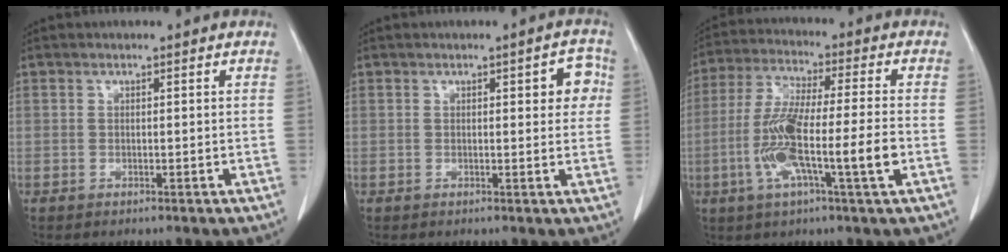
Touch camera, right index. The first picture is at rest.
{"total": 3.8, "force": [0.9, 1.4, 3.4], "torque": [-0.030, 0.009, 0.007]}
{"total": 13.3, "force": [-3.5, 0.6, 12.8], "torque": [-0.247, -0.005, -0.069]}